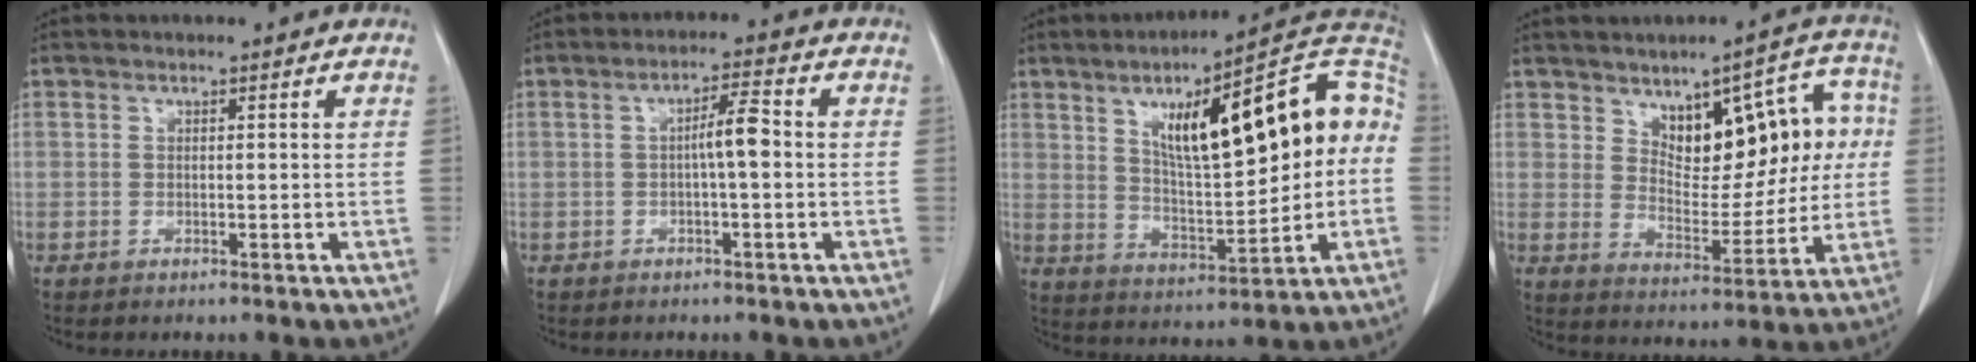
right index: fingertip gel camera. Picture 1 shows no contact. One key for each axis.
{"total": 4.0, "fx": -0.2, "fy": 0.4, "fz": 4.0, "tx": -0.064, "ty": 0.012, "tz": -0.002}
{"total": 22.3, "fx": 4.1, "fy": 5.9, "fz": 21.0, "tx": -0.313, "ty": 0.043, "tz": 0.064}
{"total": 12.1, "fx": 3.5, "fy": 6.1, "fz": 9.9, "tx": -0.121, "ty": 0.032, "tz": 0.061}